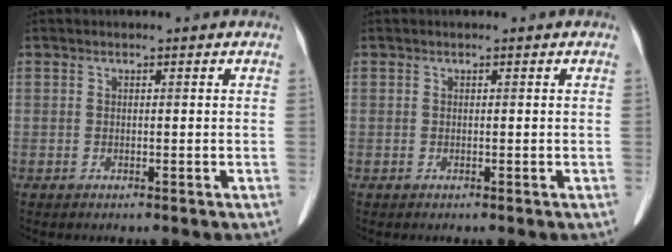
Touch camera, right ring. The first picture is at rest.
{"total": 0.0}